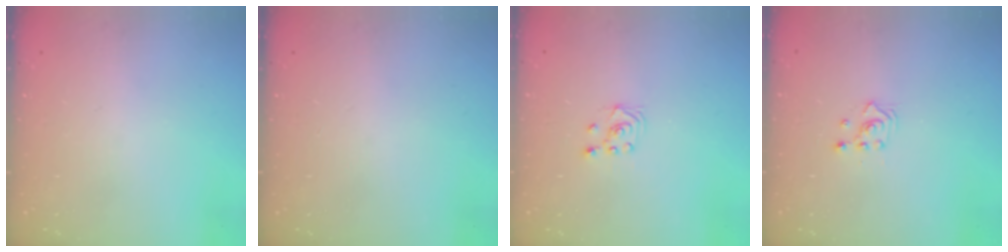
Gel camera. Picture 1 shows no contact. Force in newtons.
{"total": 0.0}
{"total": 2.3, "press": 2.2, "slide": 0.6}
{"total": 2.3, "press": 2.3, "slide": 0.3}